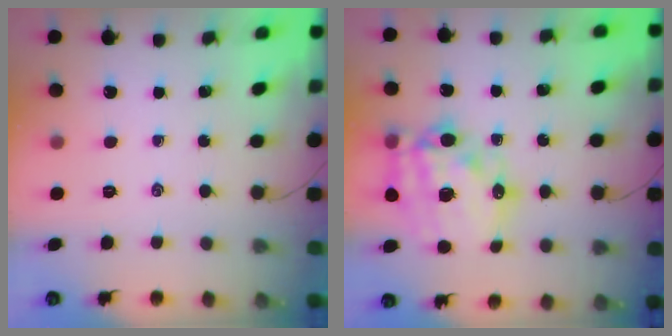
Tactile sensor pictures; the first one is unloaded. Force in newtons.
{"total": 20.8, "press": 20.3, "slide": 4.6}